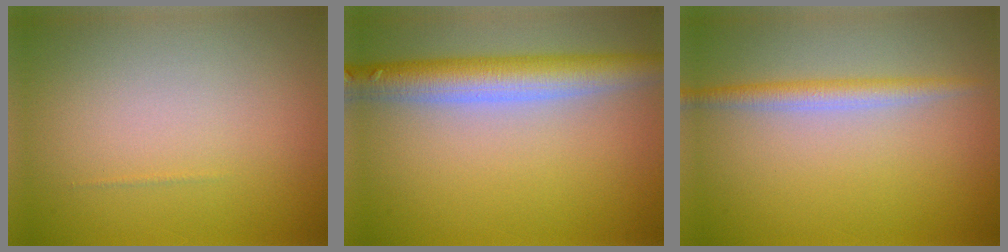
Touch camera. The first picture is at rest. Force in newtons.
{"total": 5.9, "press": 5.9, "slide": 0.4}
{"total": 2.2, "press": 2.2, "slide": 0.0}